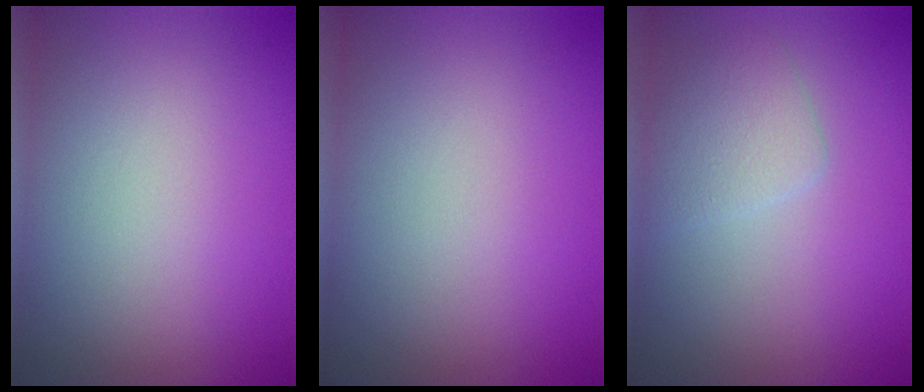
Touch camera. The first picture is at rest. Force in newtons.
{"total": 0.0}
{"total": 2.5, "press": 2.5, "slide": 0.2}